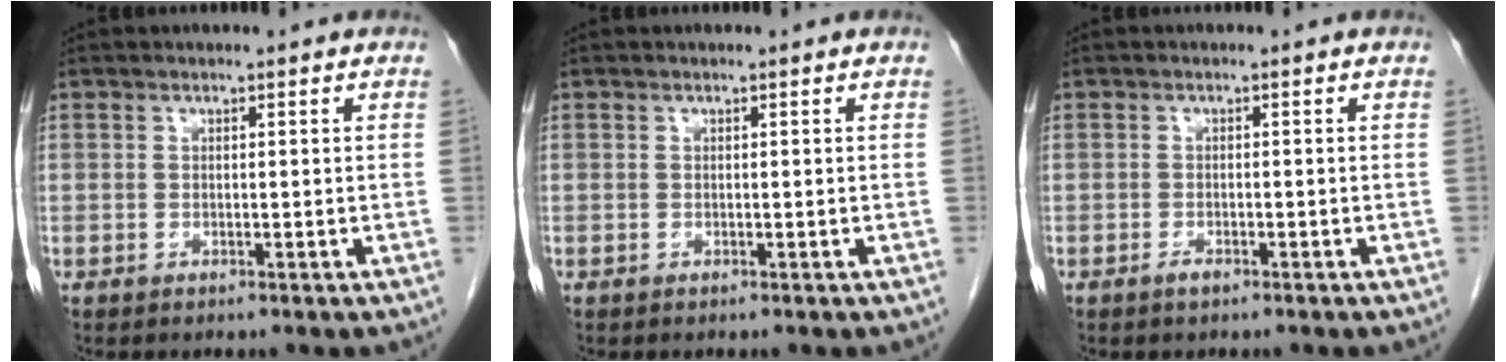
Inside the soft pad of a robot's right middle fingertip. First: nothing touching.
{"total": 0.0}
{"total": 0.9, "force": [-0.7, 0.3, 0.5], "torque": [-0.011, 0.001, -0.010]}